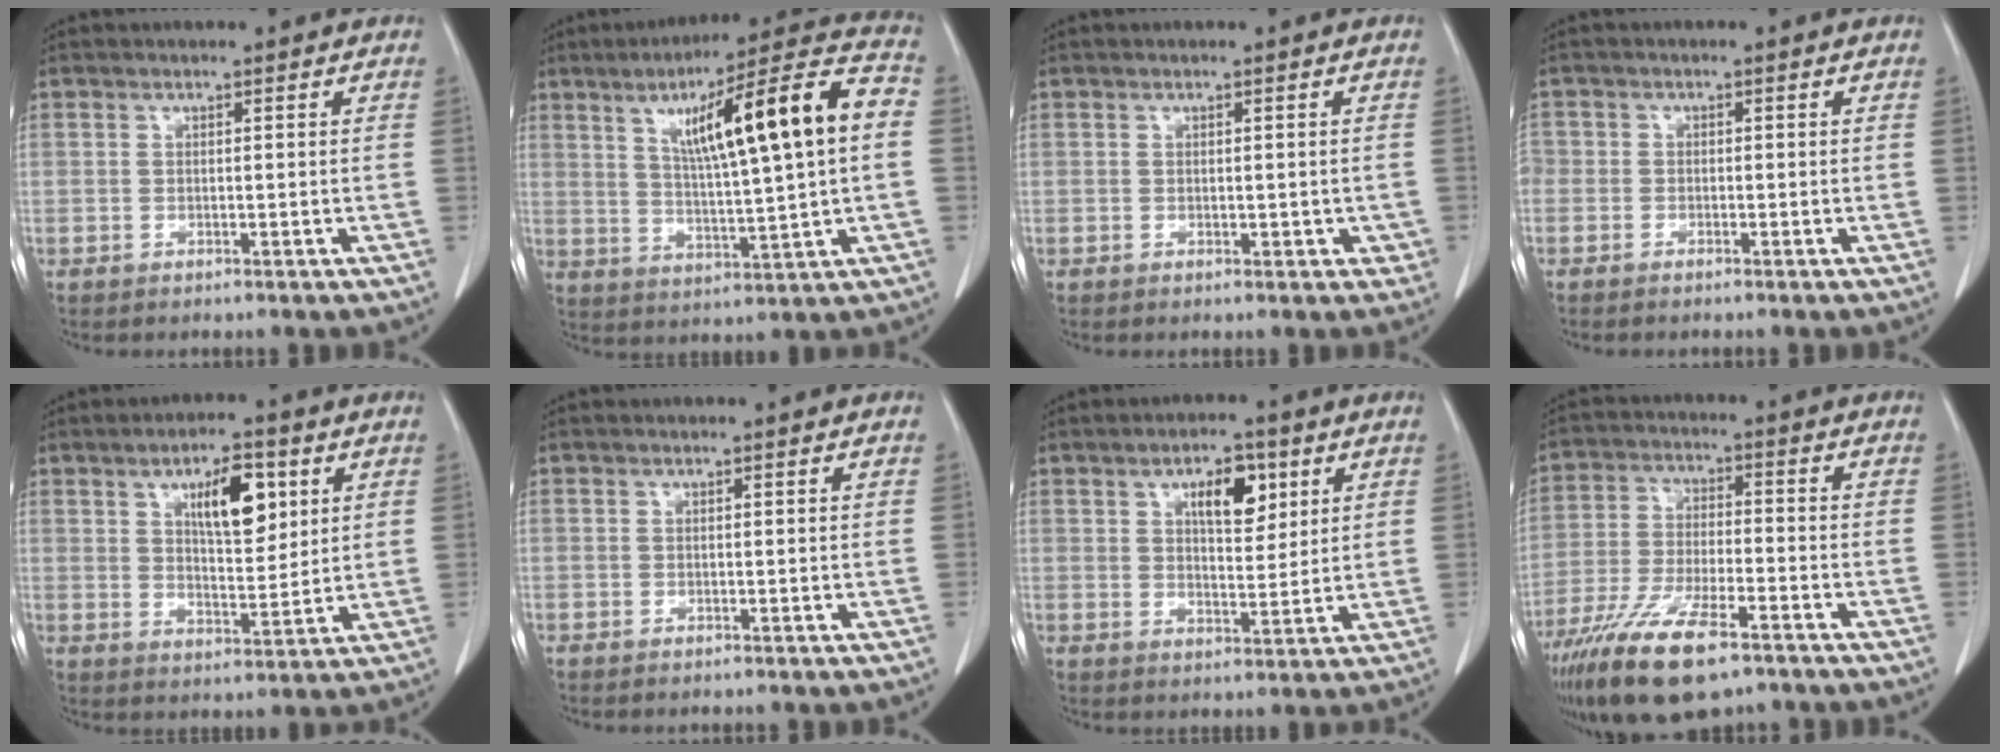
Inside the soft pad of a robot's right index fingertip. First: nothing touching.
{"total": 18.4, "force": [3.9, 1.5, 17.9], "torque": [-0.271, 0.029, 0.055]}
{"total": 2.0, "force": [-0.3, 1.2, 1.6], "torque": [-0.012, 0.003, 0.001]}
{"total": 2.9, "force": [-1.8, 2.1, 0.8], "torque": [-0.021, 0.003, -0.036]}
{"total": 9.3, "force": [3.8, 3.3, 7.8], "torque": [-0.128, 0.005, 0.065]}
{"total": 0.0}
{"total": 7.0, "force": [3.1, 2.9, 5.5], "torque": [-0.090, 0.005, 0.051]}
{"total": 13.8, "force": [-9.3, 3.1, 9.7], "torque": [-0.194, -0.029, -0.167]}